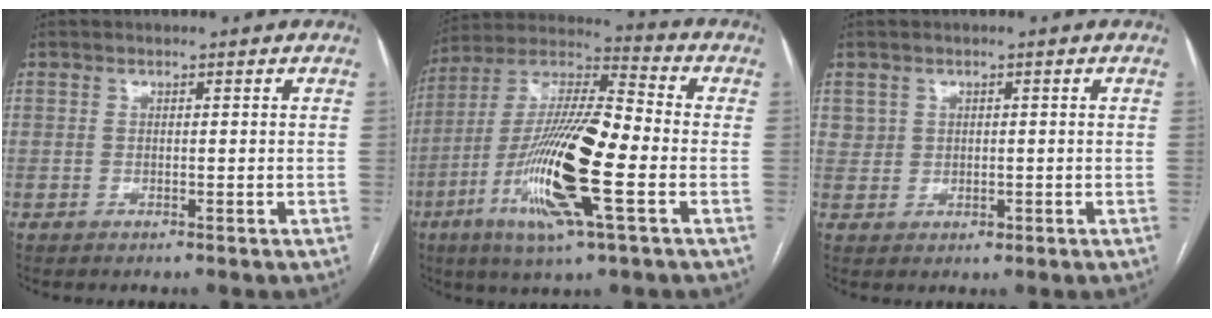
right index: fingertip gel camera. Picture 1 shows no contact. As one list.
[{"total": 19.3, "force": [-5.5, 2.3, 18.4], "torque": [-0.374, -0.012, -0.102]}, {"total": 2.3, "force": [0.7, 2.2, 0.3], "torque": [-0.002, 0.001, 0.016]}]